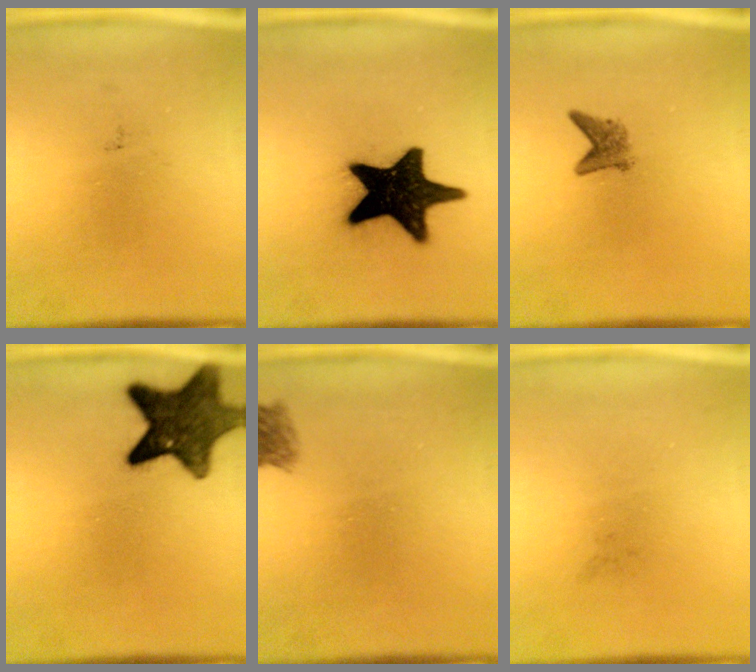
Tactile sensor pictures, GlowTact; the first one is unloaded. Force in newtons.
{"total": 19.7}
{"total": 2.1}
{"total": 11.1}
{"total": 2.6}
{"total": 0.0}